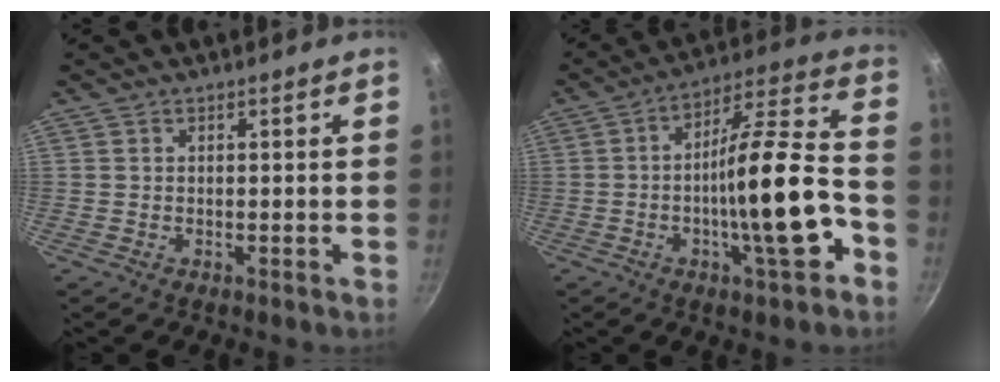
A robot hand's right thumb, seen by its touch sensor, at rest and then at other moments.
{"total": 18.1, "force": [-5.8, 4.4, 16.5], "torque": [-0.238, 0.045, -0.098]}